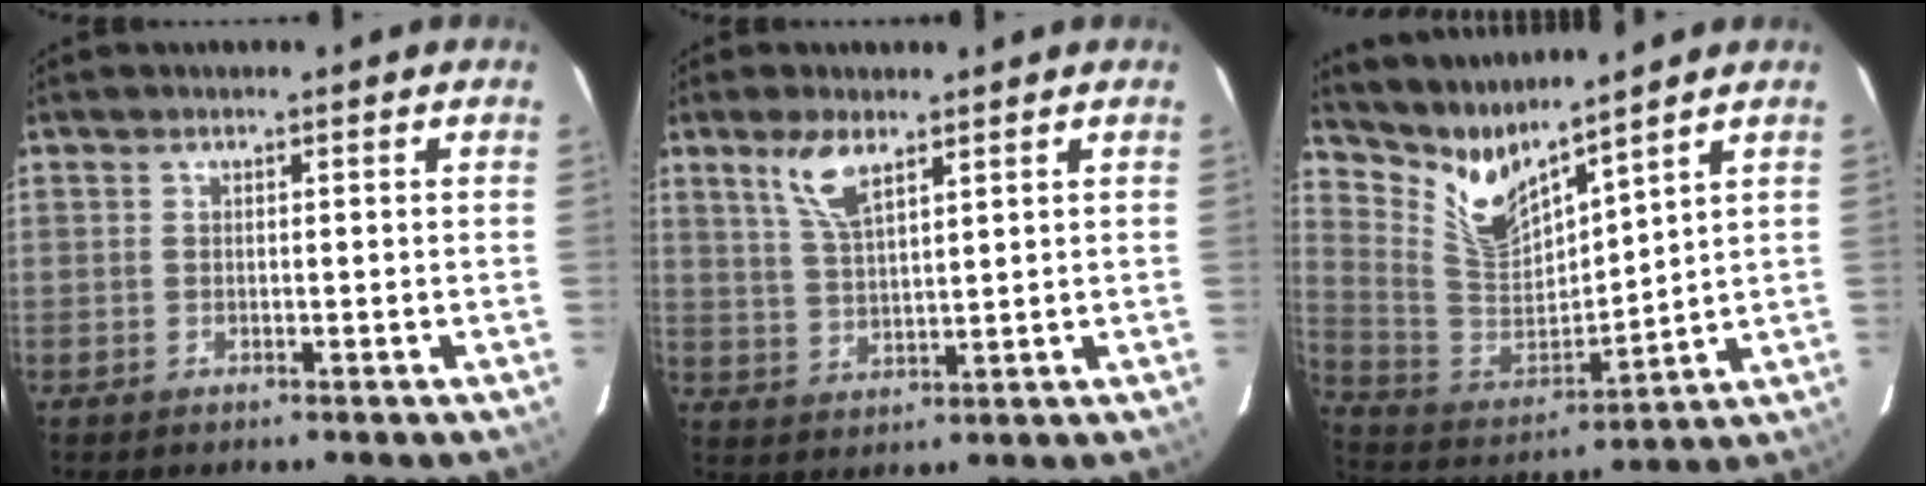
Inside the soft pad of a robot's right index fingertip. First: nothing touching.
{"total": 6.3, "force": [4.1, 2.0, 4.3], "torque": [-0.087, 0.001, 0.087]}
{"total": 10.4, "force": [9.2, 1.6, 4.6], "torque": [-0.097, -0.030, 0.193]}